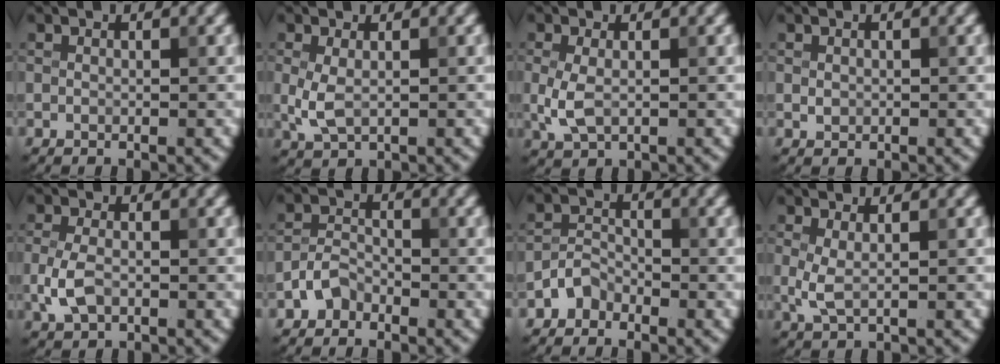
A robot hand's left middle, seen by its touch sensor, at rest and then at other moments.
{"total": 2.3, "force": [0.1, 1.2, 1.9], "torque": [-0.047, -0.001, 0.004]}
{"total": 2.5, "force": [-0.1, 1.5, 2.1], "torque": [-0.051, -0.003, 0.001]}
{"total": 0.7, "force": [0.1, 0.6, 0.3], "torque": [-0.004, -0.002, 0.002]}
{"total": 2.9, "force": [-0.7, 1.8, 2.2], "torque": [-0.051, -0.003, -0.017]}
{"total": 2.1, "force": [-1.5, 1.3, 0.7], "torque": [-0.011, 0.009, -0.034]}
{"total": 2.0, "force": [-1.5, 1.2, 0.4], "torque": [-0.004, 0.011, -0.033]}
{"total": 1.8, "force": [0.3, 0.6, 1.6], "torque": [-0.040, -0.002, 0.006]}